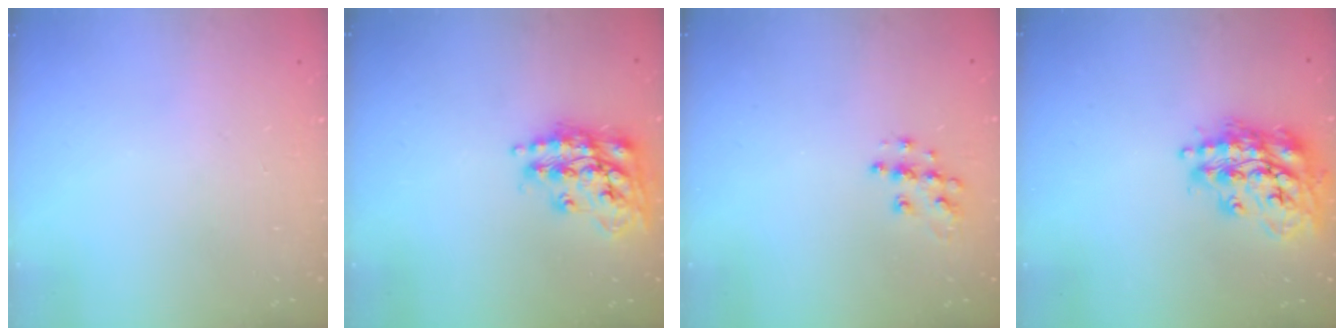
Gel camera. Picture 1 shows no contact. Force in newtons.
{"total": 16.5, "press": 16.5, "slide": 1.1}
{"total": 8.5, "press": 8.5, "slide": 0.4}
{"total": 17.7, "press": 17.6, "slide": 1.5}